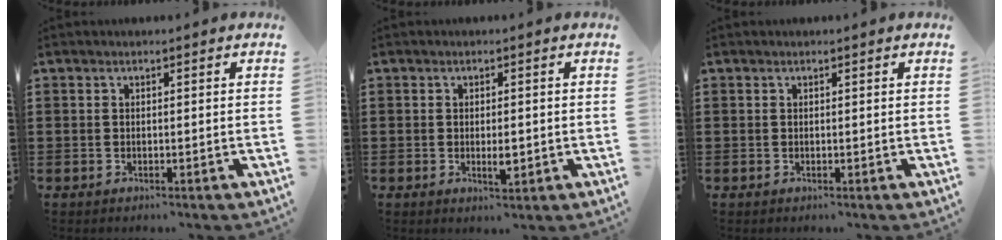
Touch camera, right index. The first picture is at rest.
{"total": 2.3, "force": [-0.3, 0.8, 2.2], "torque": [-0.039, 0.000, -0.005]}
{"total": 0.0}